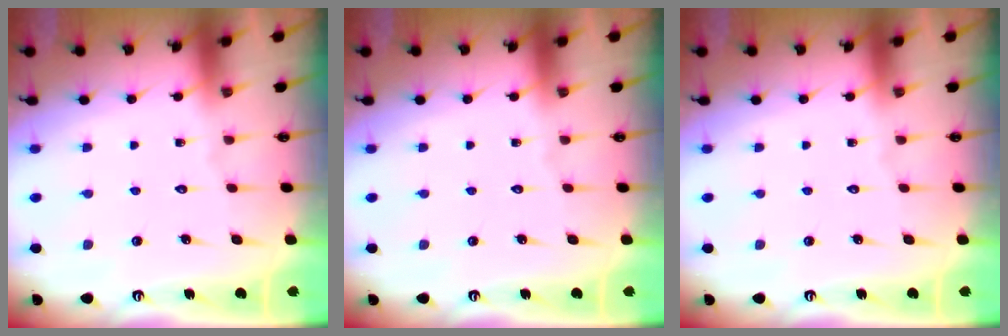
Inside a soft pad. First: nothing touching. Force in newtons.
{"total": 0.0}
{"total": 0.0}